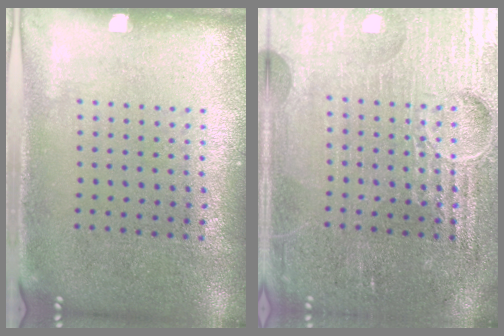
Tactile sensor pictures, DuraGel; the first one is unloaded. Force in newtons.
{"total": 7.2, "press": 7.2, "slide": 0.8}